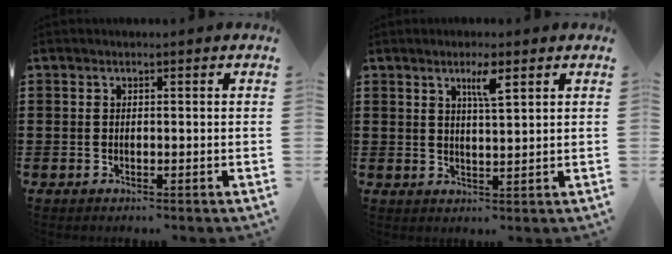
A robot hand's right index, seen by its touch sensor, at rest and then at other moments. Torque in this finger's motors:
{"motor_torque": [0.56, 0.06, 0.14, 0.08]}